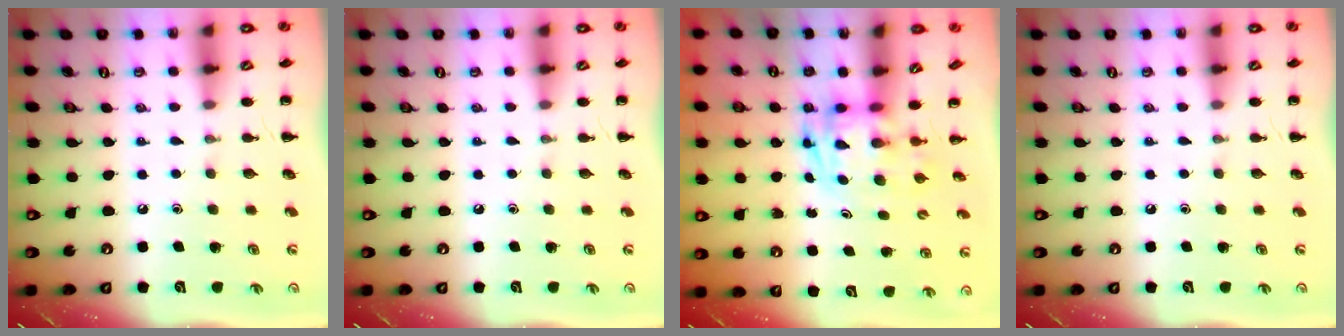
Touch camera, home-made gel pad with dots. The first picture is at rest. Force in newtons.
{"total": 0.0}
{"total": 2.7, "press": 2.6, "slide": 0.5}
{"total": 0.0}